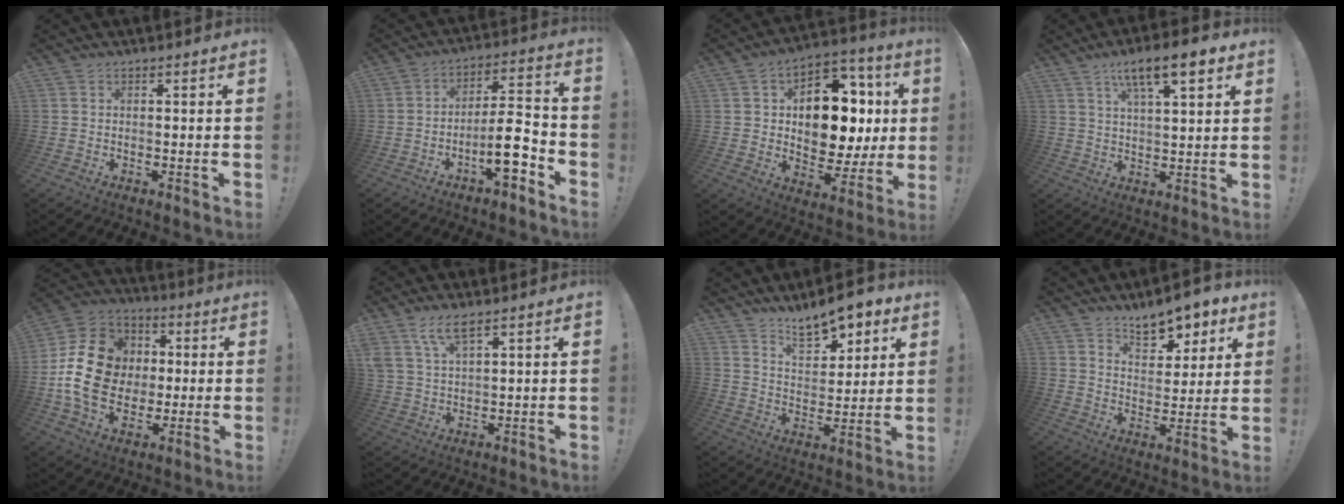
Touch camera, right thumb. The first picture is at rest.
{"total": 12.1, "force": [-5.9, 3.8, 9.9], "torque": [-0.155, 0.034, -0.097]}
{"total": 16.7, "force": [2.0, 12.1, 11.2], "torque": [-0.158, 0.005, 0.044]}
{"total": 11.7, "force": [6.7, 3.1, 9.0], "torque": [-0.143, -0.024, 0.110]}
{"total": 19.5, "force": [0.1, 16.1, 10.9], "torque": [-0.174, 0.020, 0.021]}
{"total": 6.6, "force": [4.6, 2.1, 4.2], "torque": [-0.081, -0.016, 0.087]}
{"total": 12.1, "force": [9.1, 5.3, 6.0], "torque": [-0.082, -0.059, 0.163]}
{"total": 10.5, "force": [7.8, 5.3, 4.6], "torque": [-0.055, -0.055, 0.143]}